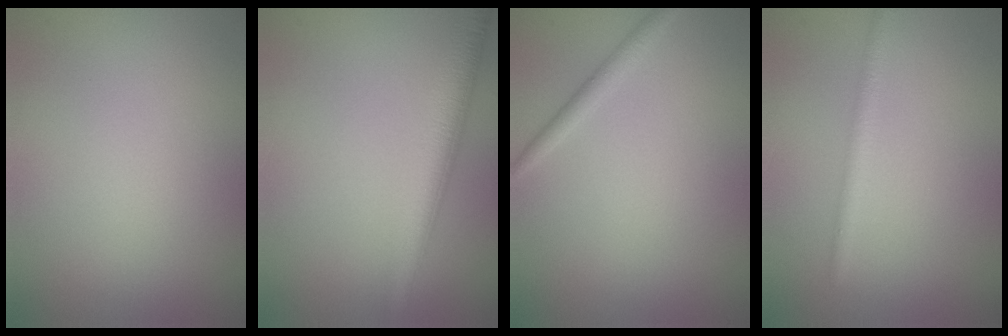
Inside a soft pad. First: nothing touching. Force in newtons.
{"total": 4.2, "press": 4.2, "slide": 0.0}
{"total": 1.4, "press": 1.4, "slide": 0.1}
{"total": 2.1, "press": 2.0, "slide": 0.2}